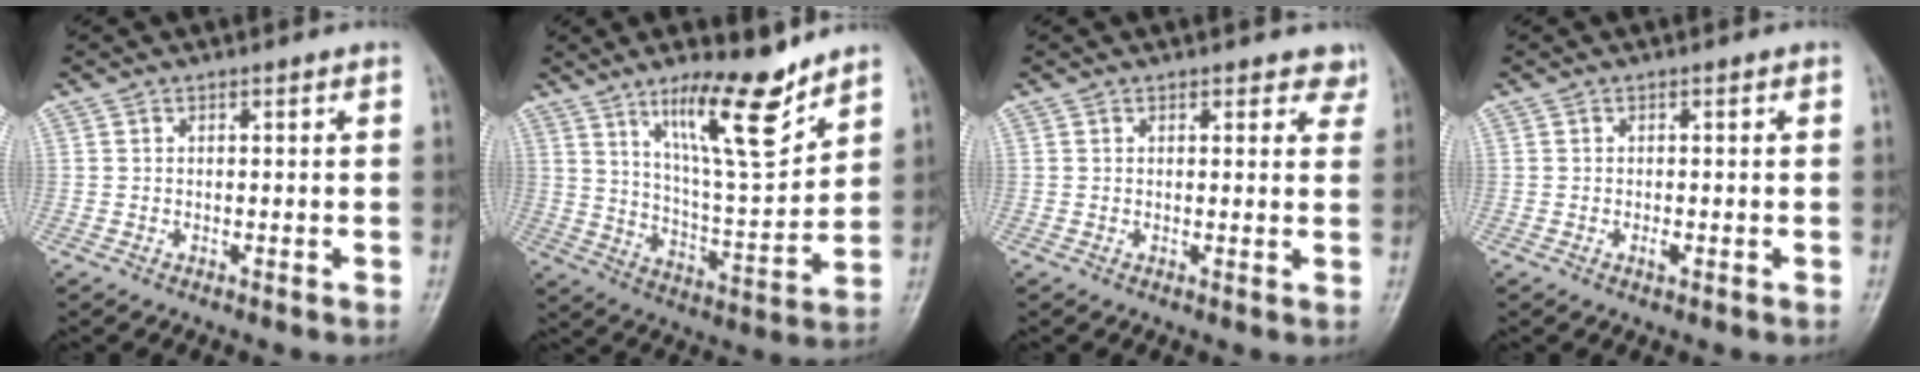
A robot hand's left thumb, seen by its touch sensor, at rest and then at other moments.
{"total": 15.1, "force": [10.2, 3.2, 10.7], "torque": [-0.158, -0.074, 0.182]}
{"total": 3.4, "force": [2.7, 1.7, 1.3], "torque": [0.016, -0.011, 0.022]}
{"total": 1.1, "force": [-0.3, 0.5, 0.9], "torque": [-0.013, -0.001, -0.006]}